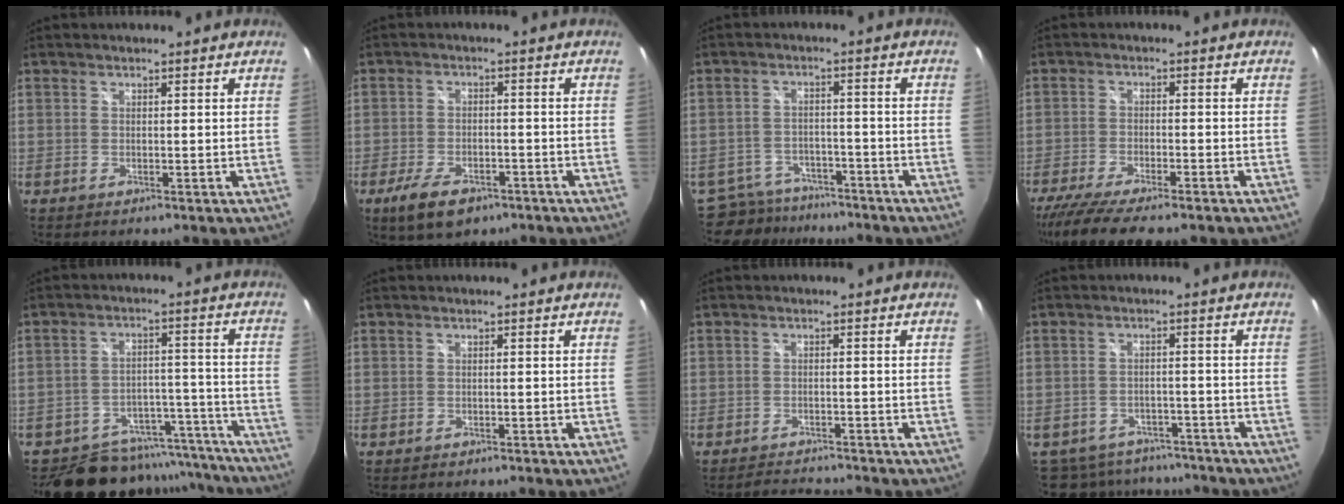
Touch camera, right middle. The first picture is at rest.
{"total": 8.4, "force": [-5.4, 4.0, 5.0], "torque": [-0.118, -0.012, -0.087]}
{"total": 9.9, "force": [-8.6, 4.6, 2.0], "torque": [-0.060, 0.005, -0.126]}
{"total": 12.3, "force": [-10.0, 2.1, 6.8], "torque": [-0.149, -0.042, -0.165]}
{"total": 16.0, "force": [-13.8, 7.4, 3.0], "torque": [-0.059, 0.050, -0.174]}
{"total": 1.1, "force": [-1.0, 0.3, 0.2], "torque": [-0.008, -0.002, -0.014]}
{"total": 3.8, "force": [-3.8, 0.5, 0.3], "torque": [-0.019, 0.006, -0.061]}
{"total": 13.0, "force": [-10.9, 6.3, 3.3], "torque": [-0.089, 0.009, -0.148]}